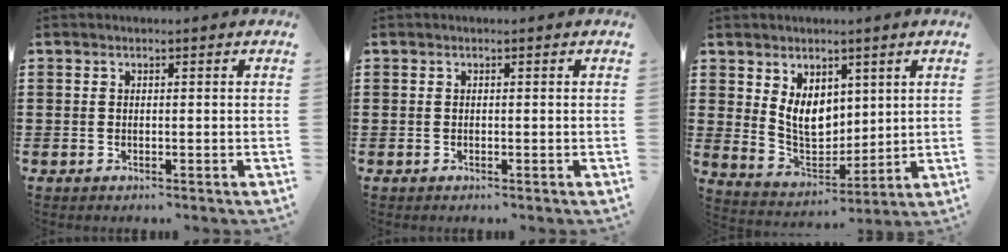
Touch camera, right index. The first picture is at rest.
{"total": 0.0}
{"total": 6.9, "force": [2.9, 4.8, 4.1], "torque": [-0.077, -0.004, 0.055]}